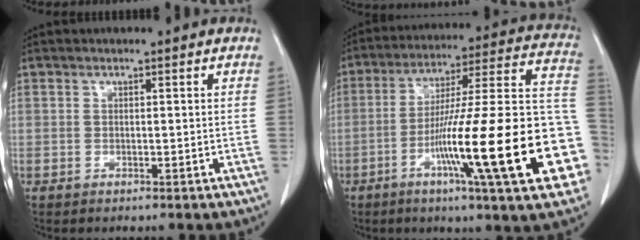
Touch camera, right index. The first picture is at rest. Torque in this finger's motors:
{"motor_torque": [1.37, -0.76, 0.82, 0.21]}